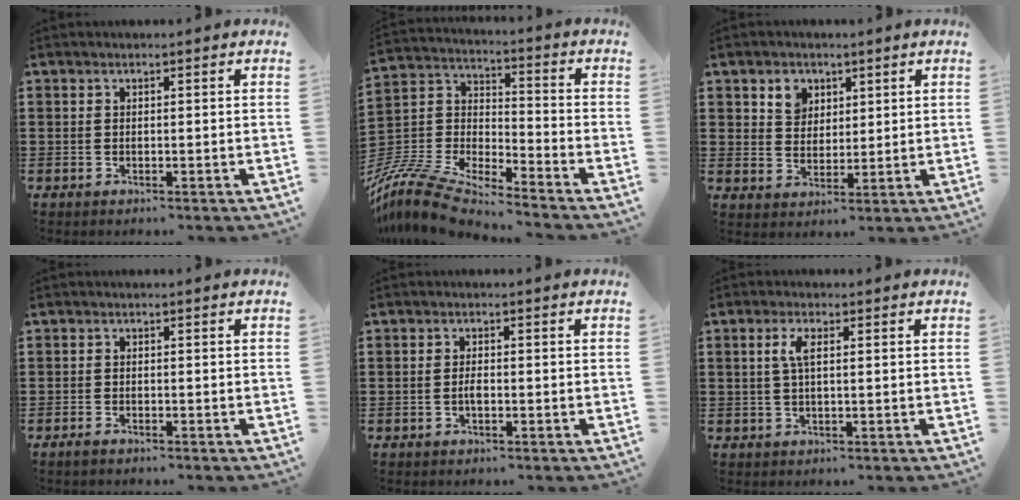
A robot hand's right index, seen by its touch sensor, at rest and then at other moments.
{"total": 9.9, "force": [-9.3, 1.3, 3.2], "torque": [-0.096, -0.001, -0.196]}
{"total": 4.3, "force": [2.4, 3.4, 1.0], "torque": [-0.028, 0.010, 0.042]}
{"total": 0.8, "force": [-0.7, 0.3, 0.3], "torque": [-0.007, -0.003, -0.013]}
{"total": 1.4, "force": [-0.5, 0.5, 1.3], "torque": [-0.024, 0.000, -0.009]}
{"total": 2.9, "force": [0.6, 0.9, 2.7], "torque": [-0.054, 0.007, 0.008]}